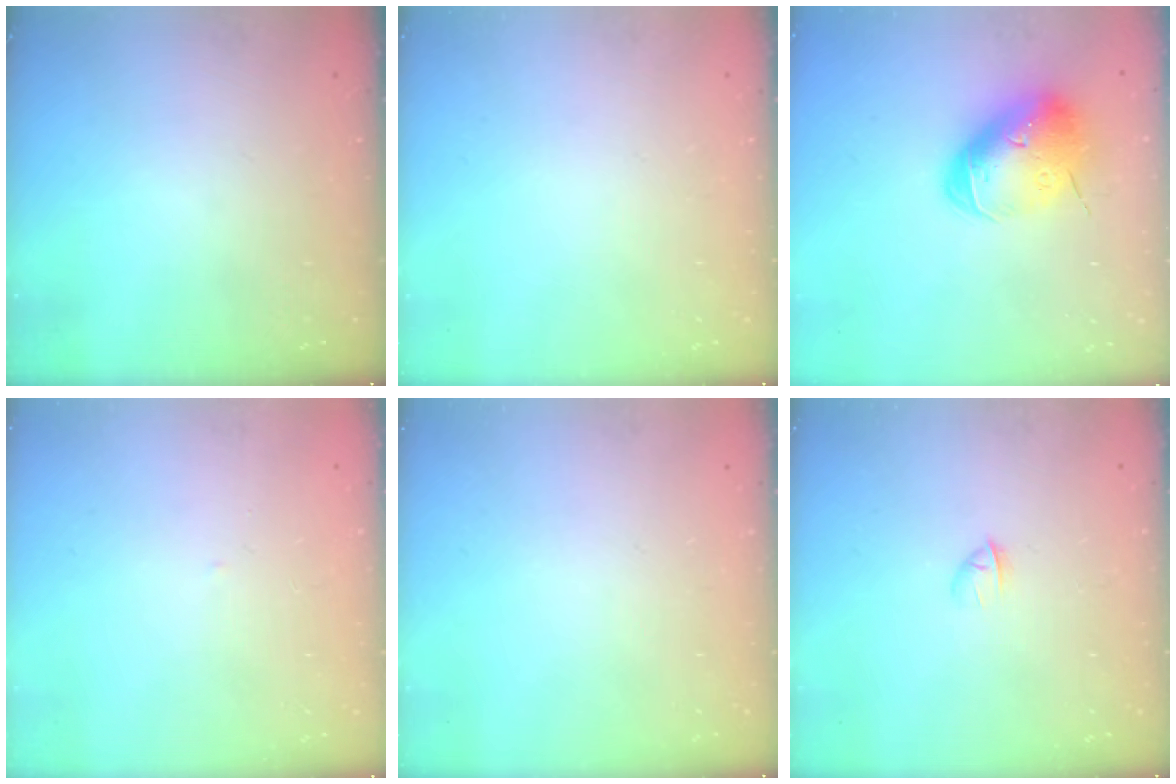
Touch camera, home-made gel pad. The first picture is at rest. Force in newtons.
{"total": 0.0}
{"total": 16.7, "press": 16.5, "slide": 2.6}
{"total": 1.6, "press": 1.6, "slide": 0.3}
{"total": 0.0}
{"total": 2.4, "press": 2.2, "slide": 0.8}